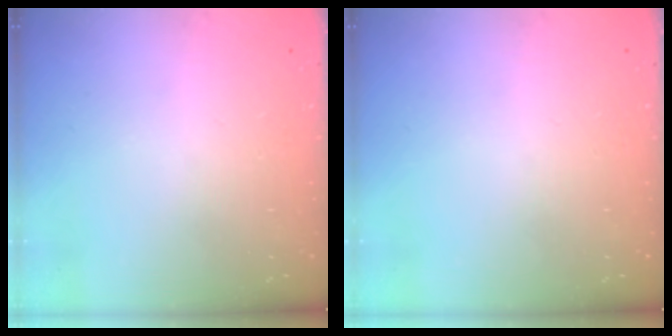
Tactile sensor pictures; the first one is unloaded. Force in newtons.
{"total": 0.0}